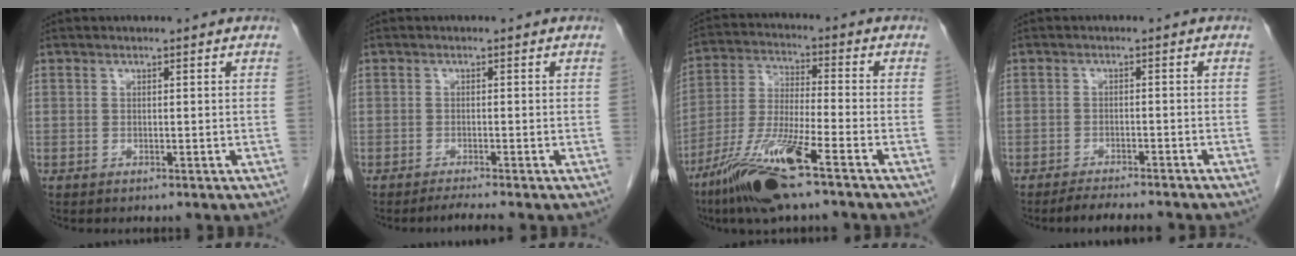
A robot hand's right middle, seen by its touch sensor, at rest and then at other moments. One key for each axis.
{"total": 2.1, "fx": -1.8, "fy": -0.7, "fz": 0.8, "tx": -0.021, "ty": -0.008, "tz": -0.035}
{"total": 13.7, "fx": -8.3, "fy": 0.8, "fz": 10.9, "tx": -0.223, "ty": -0.031, "tz": -0.156}
{"total": 6.3, "fx": -5.7, "fy": 0.3, "fz": 2.6, "tx": -0.035, "ty": -0.013, "tz": -0.085}